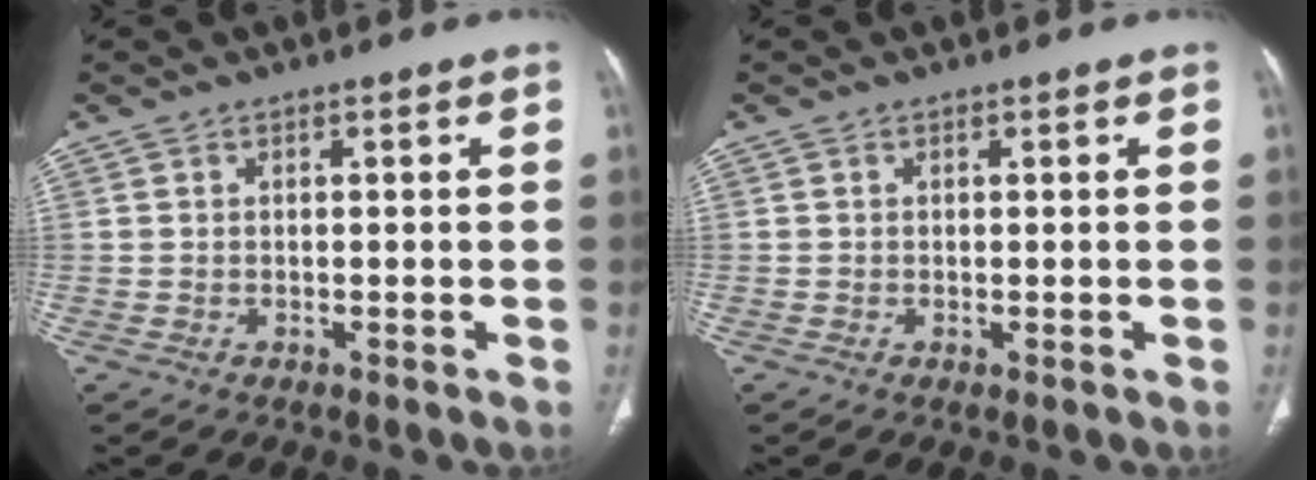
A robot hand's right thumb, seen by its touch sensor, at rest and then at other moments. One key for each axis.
{"total": 0.0}